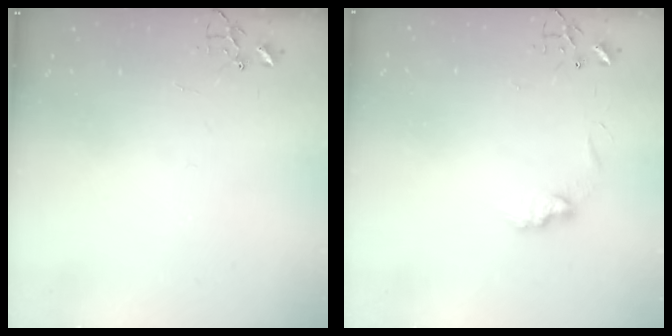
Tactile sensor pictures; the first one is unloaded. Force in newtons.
{"total": 7.5, "press": 7.5, "slide": 0.2}